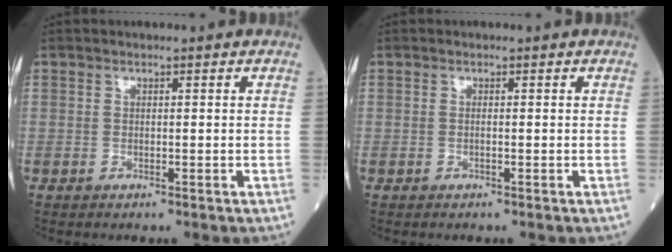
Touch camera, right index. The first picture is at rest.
{"total": 0.0}